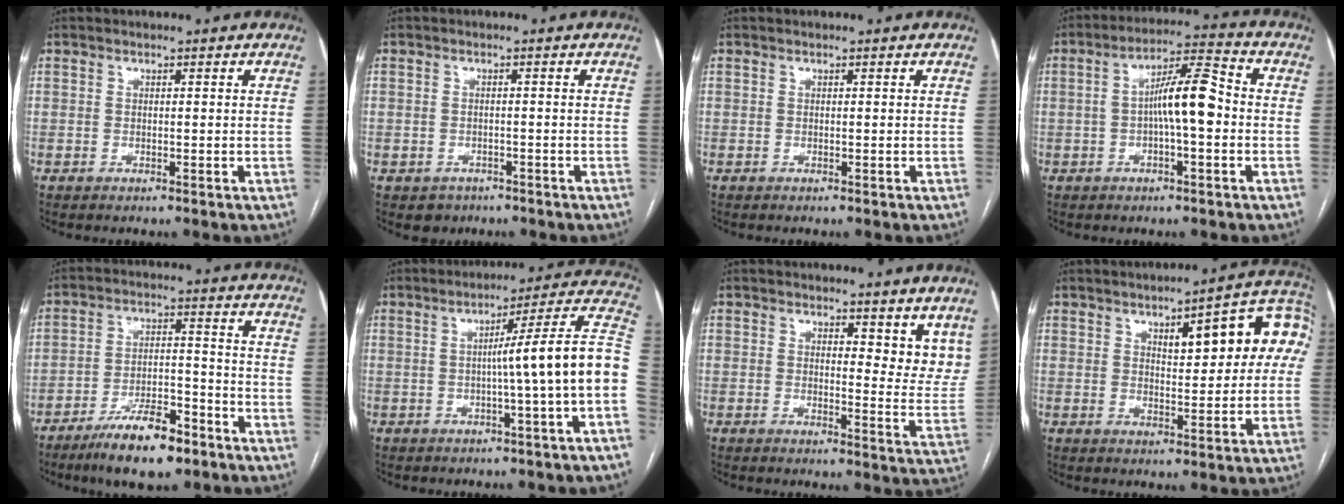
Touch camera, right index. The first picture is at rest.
{"total": 3.0, "force": [-1.7, 2.5, 0.2], "torque": [-0.001, 0.009, -0.021]}
{"total": 0.0}
{"total": 9.1, "force": [-0.7, 1.6, 8.9], "torque": [-0.153, 0.027, -0.015]}
{"total": 11.1, "force": [-7.8, 3.1, 7.3], "torque": [-0.125, 0.001, -0.132]}
{"total": 12.8, "force": [-1.8, -1.7, 12.6], "torque": [-0.160, 0.033, -0.032]}
{"total": 8.1, "force": [6.5, 3.1, 3.7], "torque": [-0.025, -0.027, 0.064]}
{"total": 12.9, "force": [3.7, 3.8, 11.8], "torque": [-0.144, 0.033, 0.046]}